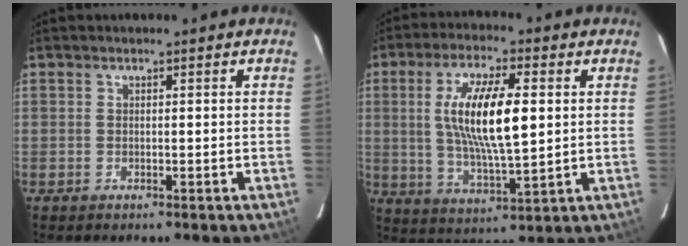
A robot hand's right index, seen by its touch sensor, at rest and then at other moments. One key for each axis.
{"total": 13.8, "fx": 2.1, "fy": 3.9, "fz": 13.1, "tx": -0.245, "ty": 0.000, "tz": 0.043}